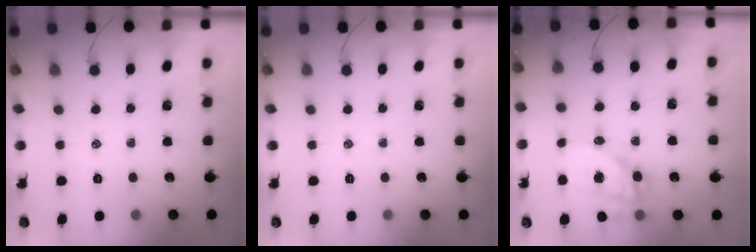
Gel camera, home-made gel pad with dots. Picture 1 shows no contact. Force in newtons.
{"total": 0.0}
{"total": 14.5, "press": 14.2, "slide": 3.2}